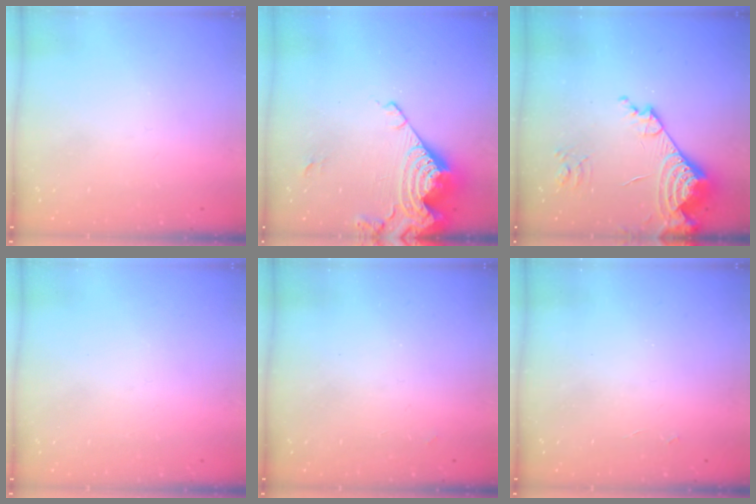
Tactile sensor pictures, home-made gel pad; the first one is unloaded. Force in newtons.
{"total": 13.1, "press": 13.0, "slide": 1.4}
{"total": 17.7, "press": 17.6, "slide": 2.1}
{"total": 0.0}
{"total": 1.1, "press": 1.0, "slide": 0.3}
{"total": 2.0, "press": 2.0, "slide": 0.4}